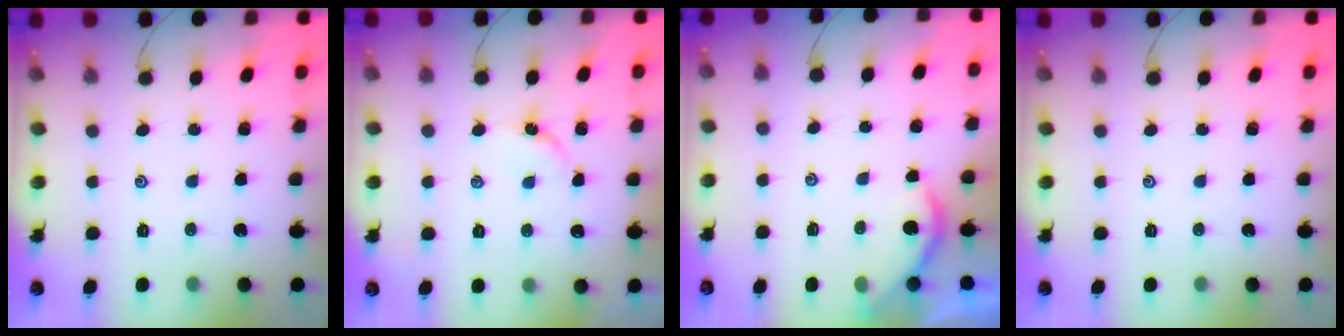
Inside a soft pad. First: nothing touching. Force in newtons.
{"total": 3.9, "press": 3.9, "slide": 0.6}
{"total": 2.2, "press": 2.2, "slide": 0.2}
{"total": 0.0}